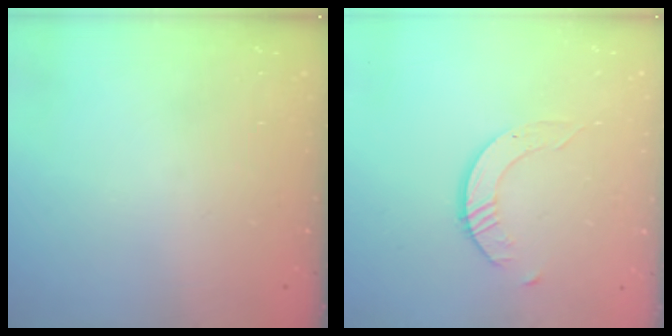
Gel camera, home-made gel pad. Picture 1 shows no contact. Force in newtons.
{"total": 2.4, "press": 2.4, "slide": 0.3}